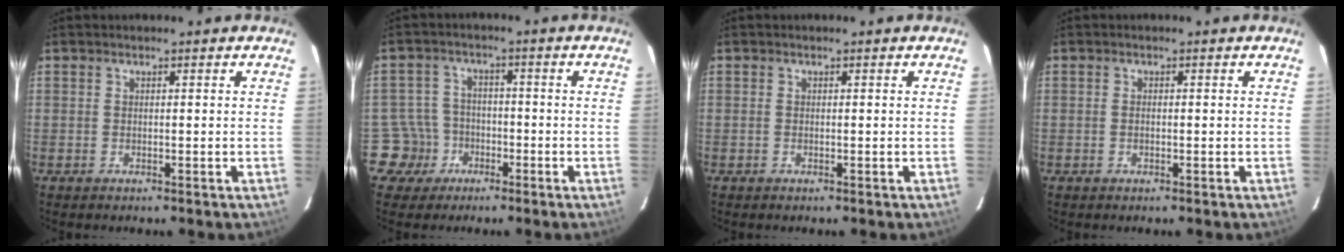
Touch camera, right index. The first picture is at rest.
{"total": 5.9, "force": [-3.0, 5.0, -0.5], "torque": [-0.003, 0.027, -0.056]}
{"total": 0.0}
{"total": 0.8, "force": [-0.1, 0.4, 0.7], "torque": [-0.015, 0.001, -0.003]}